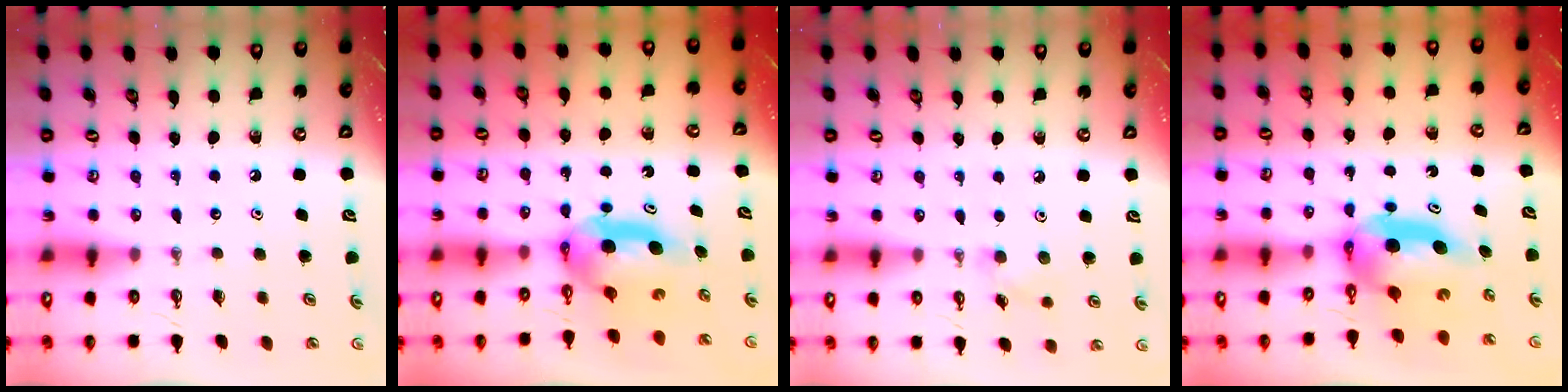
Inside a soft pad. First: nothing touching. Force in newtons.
{"total": 9.8, "press": 4.7, "slide": 8.5}
{"total": 5.1, "press": 4.9, "slide": 1.4}
{"total": 6.5, "press": 6.1, "slide": 2.3}